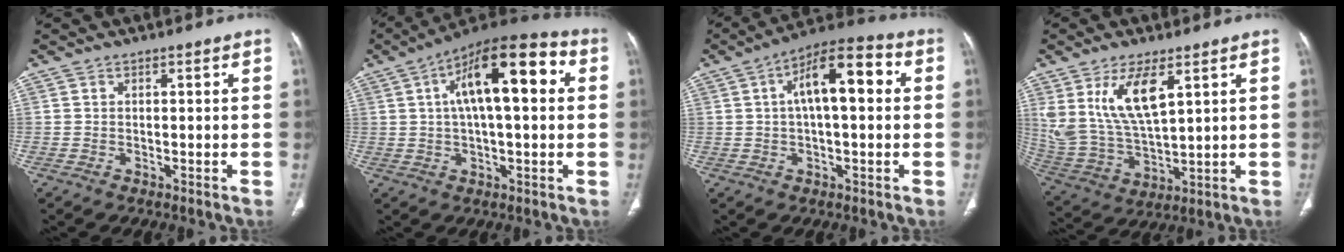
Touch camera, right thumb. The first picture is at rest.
{"total": 17.6, "force": [3.9, 6.7, 15.7], "torque": [-0.228, 0.031, 0.052]}
{"total": 13.1, "force": [2.4, 5.3, 11.7], "torque": [-0.176, 0.033, 0.029]}
{"total": 13.6, "force": [6.1, 5.6, 10.8], "torque": [-0.213, -0.028, 0.136]}